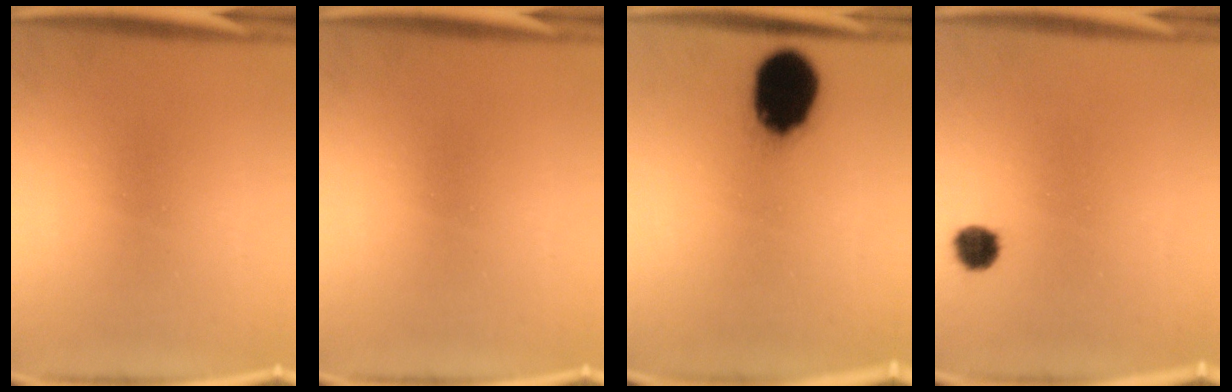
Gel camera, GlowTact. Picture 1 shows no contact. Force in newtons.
{"total": 0.0}
{"total": 16.4}
{"total": 3.3}